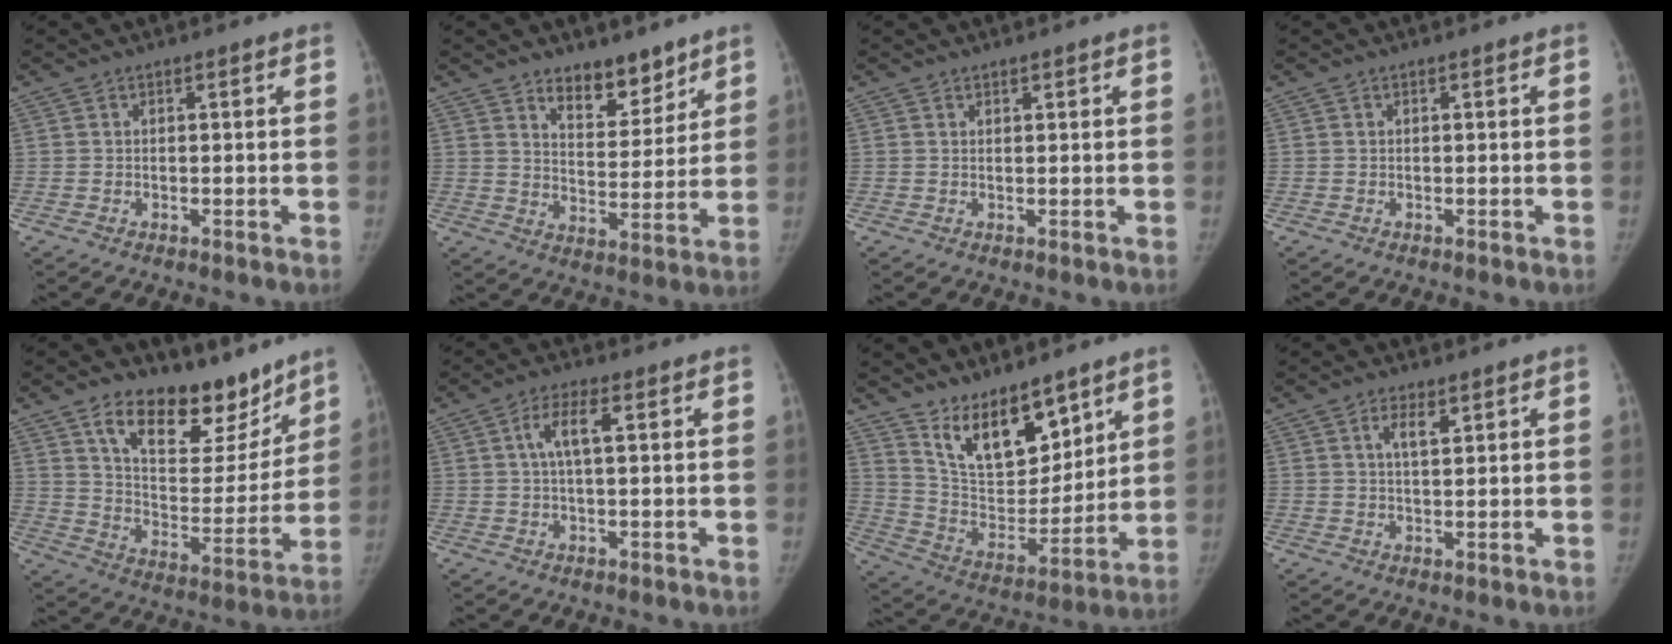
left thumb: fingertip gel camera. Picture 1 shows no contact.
{"total": 9.2, "force": [6.8, 4.4, 4.2], "torque": [-0.031, -0.052, 0.113]}
{"total": 0.6, "force": [0.5, 0.2, 0.1], "torque": [0.001, -0.004, 0.009]}
{"total": 0.0}
{"total": 19.0, "force": [13.2, 9.7, 9.6], "torque": [-0.082, -0.085, 0.212]}
{"total": 5.0, "force": [1.2, 1.5, 4.6], "torque": [-0.096, 0.012, 0.022]}
{"total": 16.0, "force": [11.1, 7.4, 8.8], "torque": [-0.092, -0.080, 0.213]}
{"total": 3.3, "force": [1.7, 1.2, 2.5], "torque": [-0.041, -0.006, 0.031]}